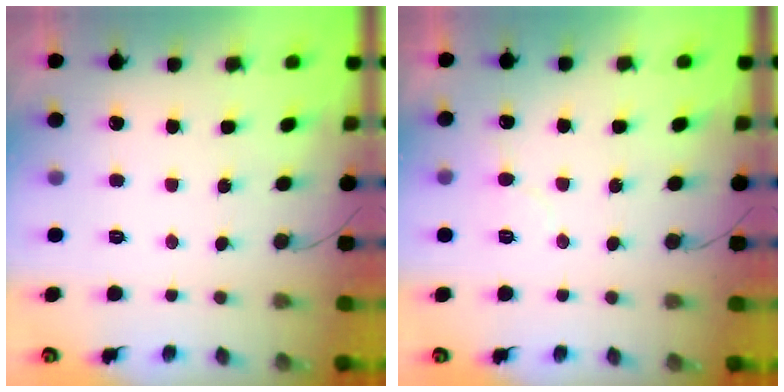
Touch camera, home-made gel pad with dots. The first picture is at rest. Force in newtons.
{"total": 4.5, "press": 4.5, "slide": 0.4}